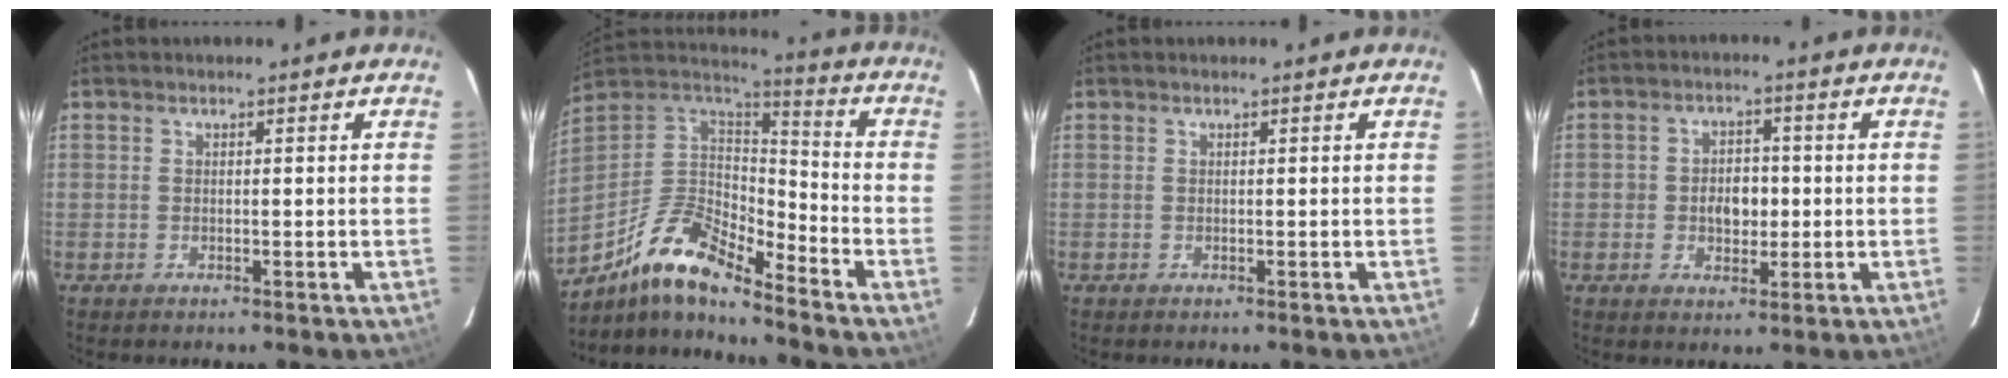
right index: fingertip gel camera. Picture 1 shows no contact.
{"total": 15.9, "force": [-11.7, 4.1, 9.9], "torque": [-0.201, -0.002, -0.235]}
{"total": 0.0}
{"total": 5.0, "force": [-0.6, 3.8, 3.2], "torque": [-0.057, 0.009, -0.006]}